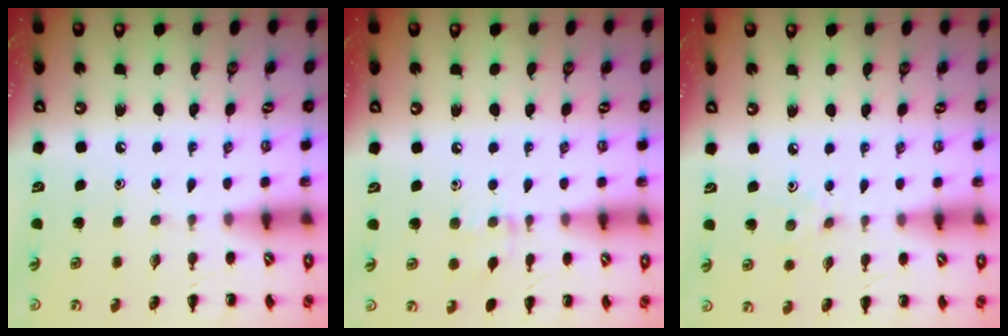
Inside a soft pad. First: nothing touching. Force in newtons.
{"total": 4.2, "press": 3.9, "slide": 1.5}
{"total": 2.7, "press": 2.5, "slide": 0.9}